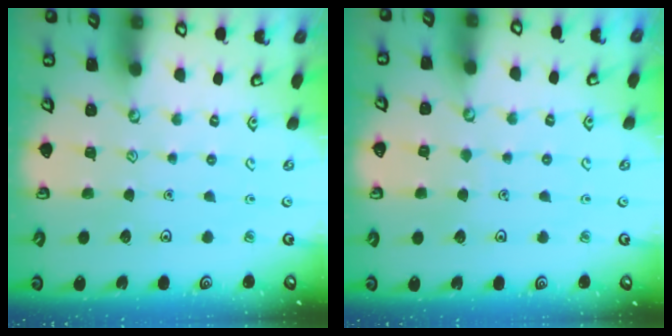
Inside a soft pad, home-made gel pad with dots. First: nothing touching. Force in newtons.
{"total": 2.5, "press": 2.5, "slide": 0.3}